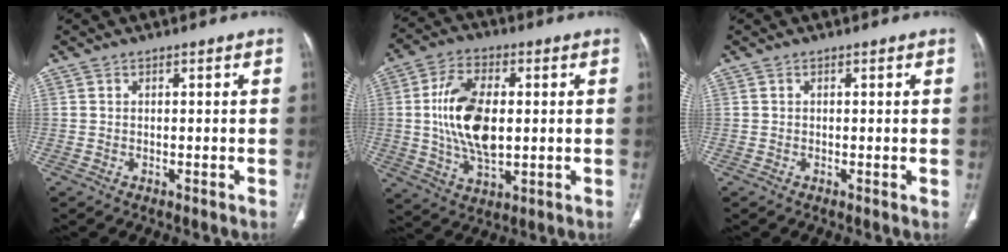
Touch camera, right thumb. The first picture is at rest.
{"total": 14.4, "force": [0.8, 7.9, 12.0], "torque": [-0.222, 0.000, 0.018]}
{"total": 0.0}